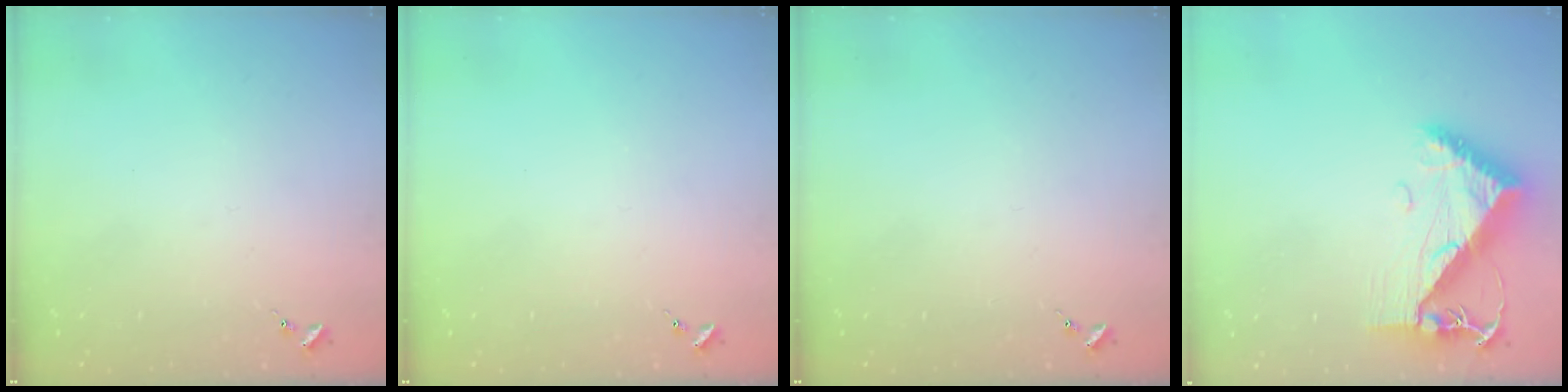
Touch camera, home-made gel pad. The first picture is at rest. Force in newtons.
{"total": 0.0}
{"total": 0.0}
{"total": 9.5, "press": 9.4, "slide": 1.0}